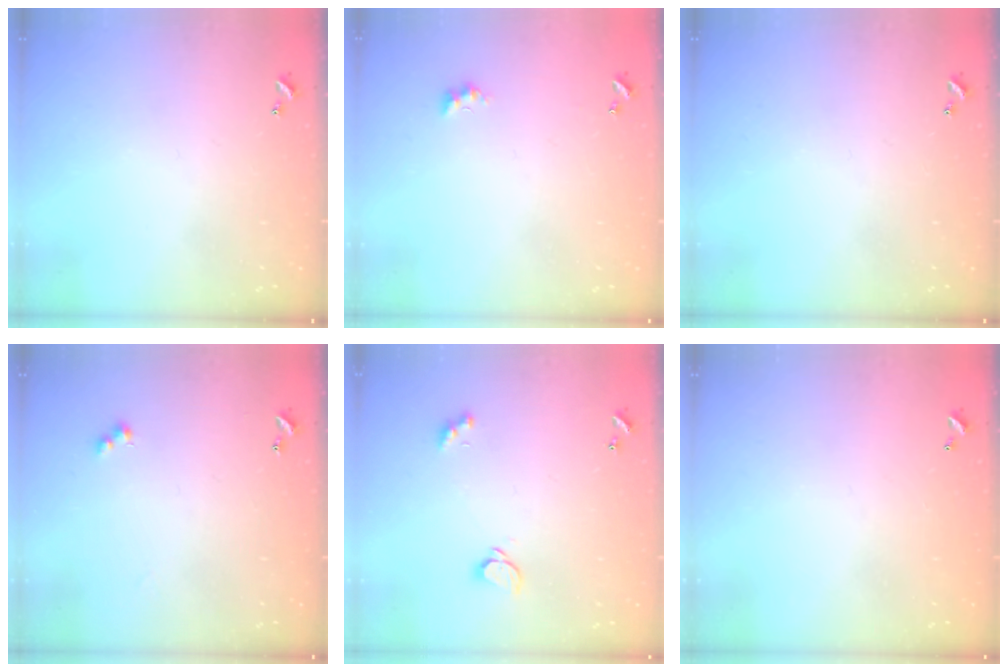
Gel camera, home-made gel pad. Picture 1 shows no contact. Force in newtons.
{"total": 1.6, "press": 1.5, "slide": 0.6}
{"total": 0.0}
{"total": 2.4, "press": 2.3, "slide": 0.5}
{"total": 1.9, "press": 1.8, "slide": 0.5}
{"total": 2.6, "press": 2.6, "slide": 0.0}